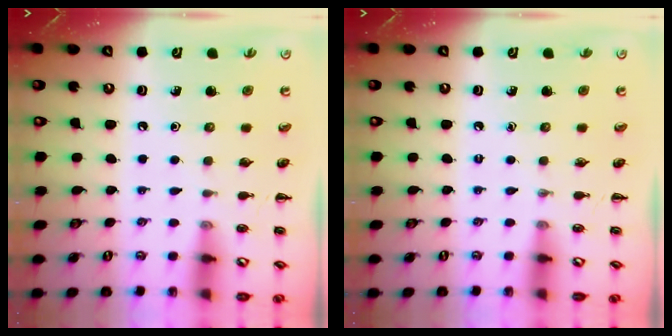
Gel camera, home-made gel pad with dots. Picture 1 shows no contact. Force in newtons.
{"total": 0.0}